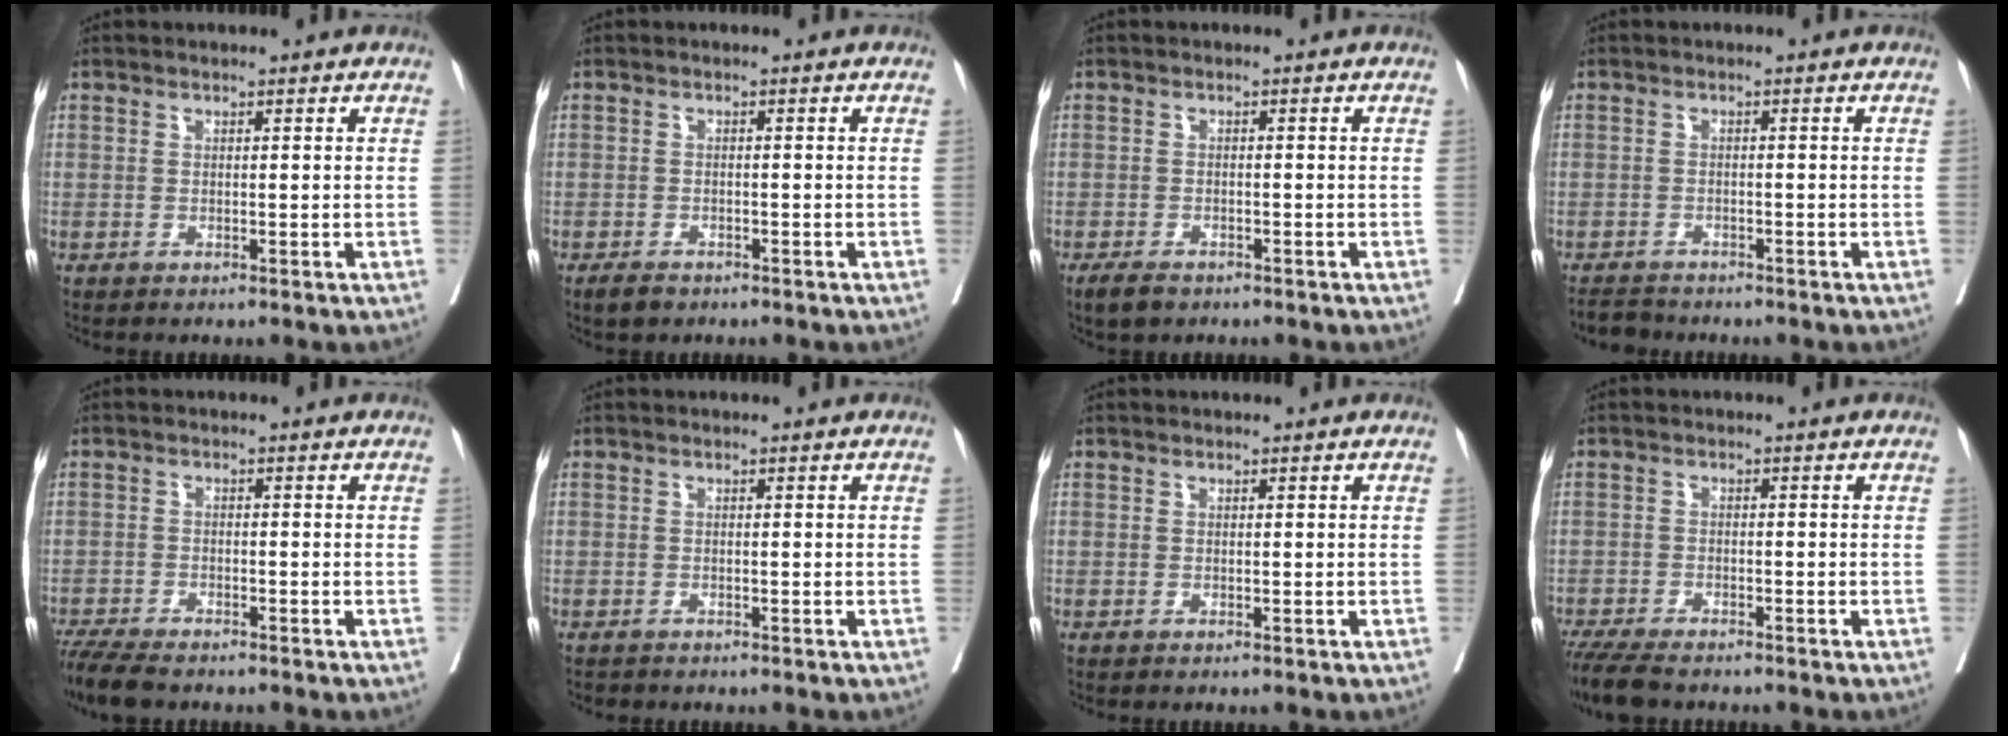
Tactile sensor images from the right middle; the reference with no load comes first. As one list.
[{"total": 2.3, "force": [-1.7, 1.2, 0.9], "torque": [-0.018, -0.001, -0.023]}, {"total": 3.0, "force": [-2.2, 1.4, 1.4], "torque": [-0.026, -0.003, -0.033]}, {"total": 3.2, "force": [-3.1, 0.9, 0.2], "torque": [-0.003, -0.009, -0.054]}, {"total": 6.7, "force": [-5.8, 1.3, 3.1], "torque": [-0.053, -0.018, -0.102]}, {"total": 0.7, "force": [-0.6, 0.3, 0.0], "torque": [-0.009, -0.001, -0.014]}, {"total": 0.0}, {"total": 7.4, "force": [-6.3, 1.6, 3.5], "torque": [-0.061, -0.018, -0.108]}]